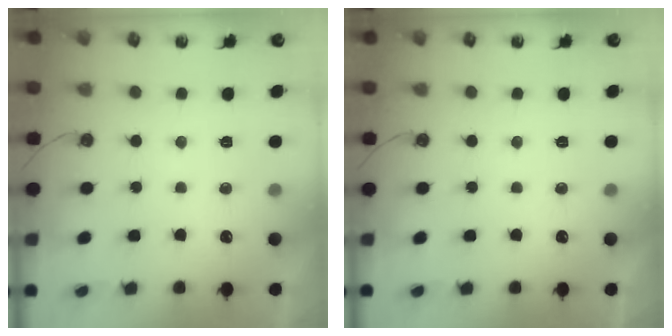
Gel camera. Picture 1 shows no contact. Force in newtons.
{"total": 0.0}